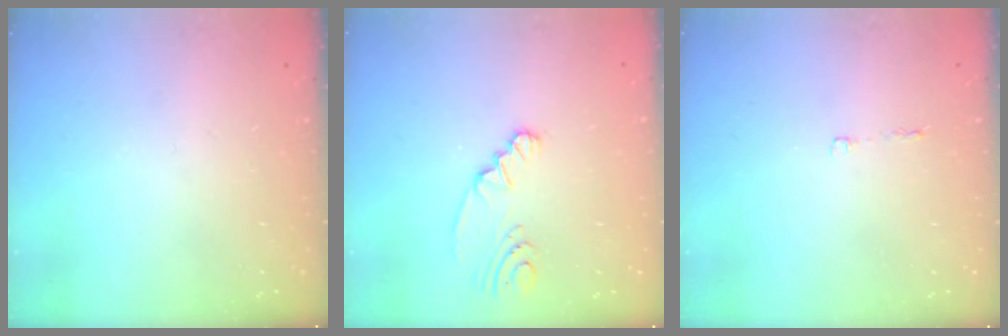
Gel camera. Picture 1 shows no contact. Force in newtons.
{"total": 2.8, "press": 2.6, "slide": 1.2}
{"total": 2.5, "press": 2.4, "slide": 0.4}